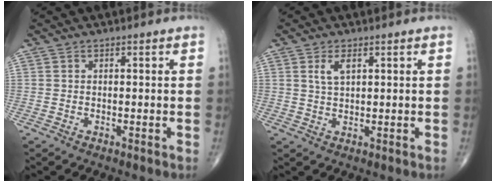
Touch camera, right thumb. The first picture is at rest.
{"total": 3.1, "force": [1.3, 1.4, 2.4], "torque": [-0.048, -0.002, 0.029]}